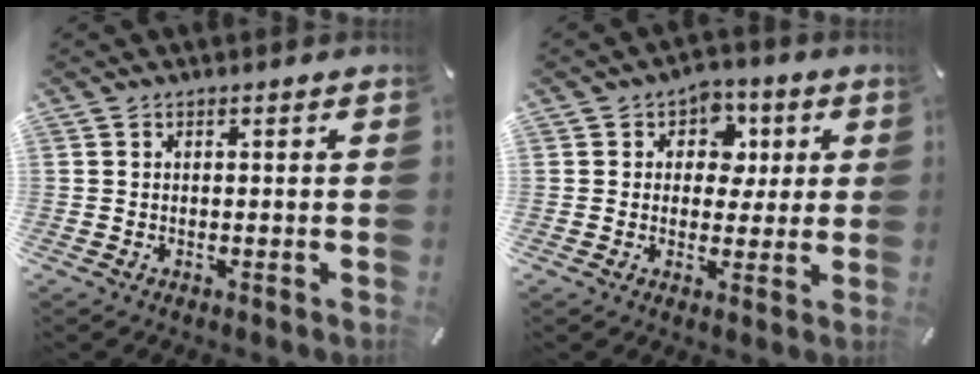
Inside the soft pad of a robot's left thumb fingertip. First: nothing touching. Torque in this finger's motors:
{"motor_torque": [0.53, 0.61, 0.41, -0.44, 0.12]}